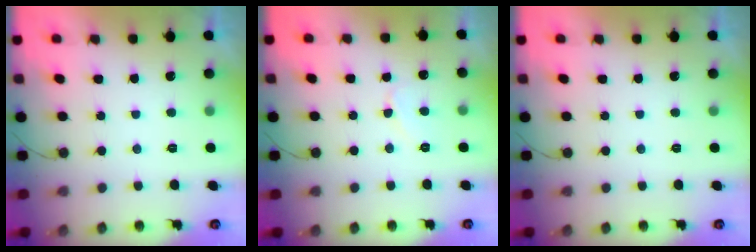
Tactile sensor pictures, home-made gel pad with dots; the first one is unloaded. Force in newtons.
{"total": 3.8, "press": 3.8, "slide": 0.6}
{"total": 0.0}